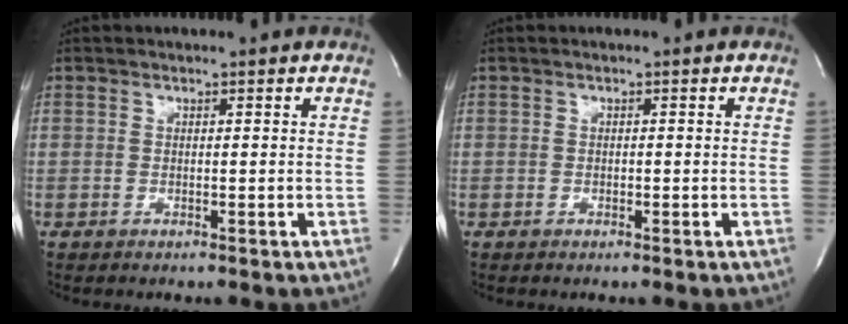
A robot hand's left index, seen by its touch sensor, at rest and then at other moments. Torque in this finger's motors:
{"motor_torque": [-0.24, 0.10, -0.01, -0.01]}